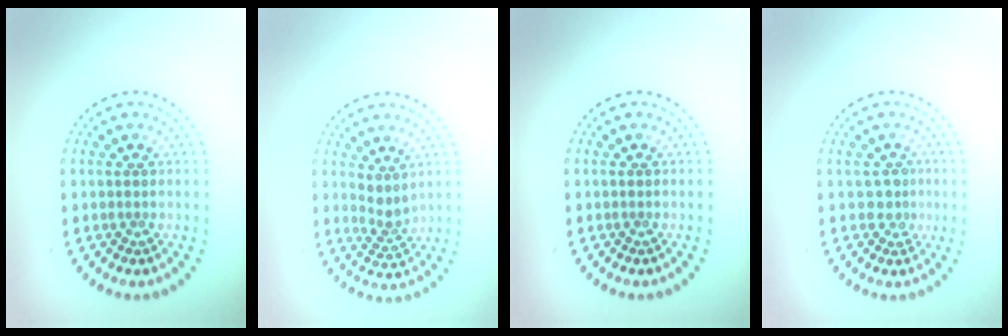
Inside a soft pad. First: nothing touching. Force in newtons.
{"total": 2.1, "press": 1.6, "slide": 1.3}
{"total": 0.0}
{"total": 1.9, "press": 1.4, "slide": 1.3}